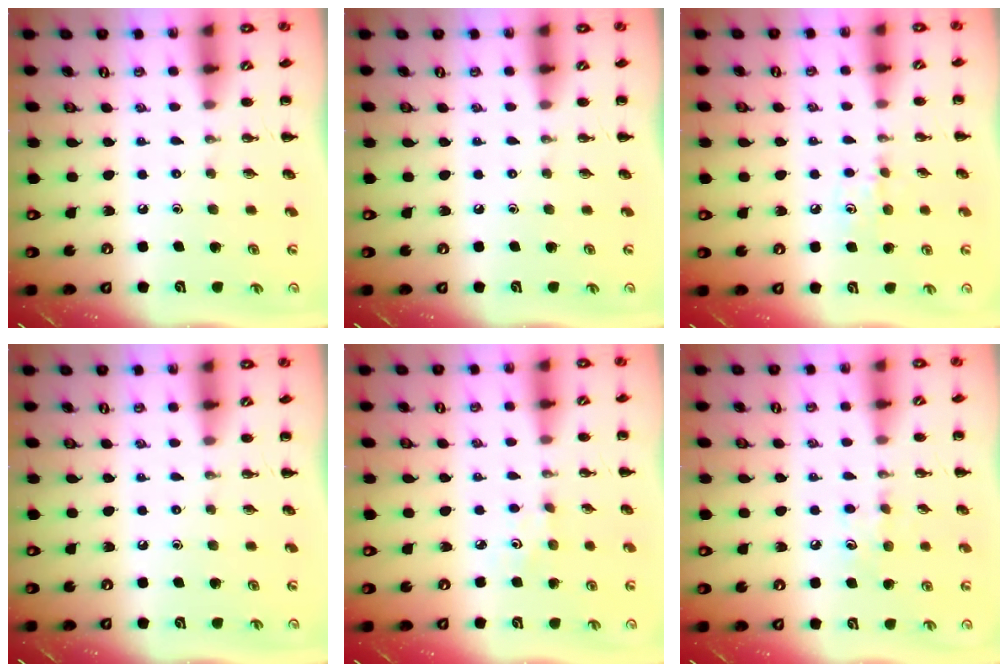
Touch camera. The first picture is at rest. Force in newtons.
{"total": 0.0}
{"total": 6.5, "press": 6.3, "slide": 1.8}
{"total": 0.0}
{"total": 1.8, "press": 1.7, "slide": 0.6}
{"total": 7.6, "press": 7.4, "slide": 1.7}